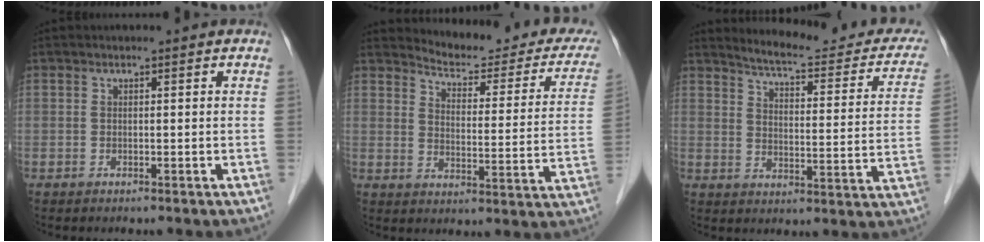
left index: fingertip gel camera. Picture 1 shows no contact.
{"total": 18.1, "force": [16.9, 3.9, 5.1], "torque": [-0.046, -0.059, 0.187]}
{"total": 18.1, "force": [16.6, 3.4, 6.3], "torque": [-0.070, -0.045, 0.194]}